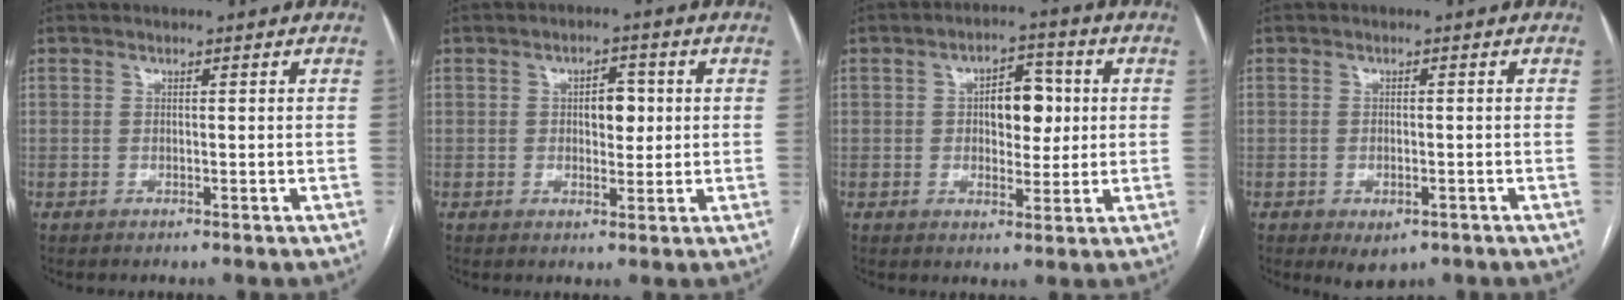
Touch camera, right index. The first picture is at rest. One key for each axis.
{"total": 4.0, "fx": 0.5, "fy": 2.2, "fz": 3.3, "tx": -0.046, "ty": 0.008, "tz": 0.010}
{"total": 6.9, "fx": 0.9, "fy": 3.7, "fz": 5.7, "tx": -0.080, "ty": 0.016, "tz": 0.015}
{"total": 3.3, "fx": -1.7, "fy": 1.7, "fz": 2.2, "tx": -0.030, "ty": -0.003, "tz": -0.013}